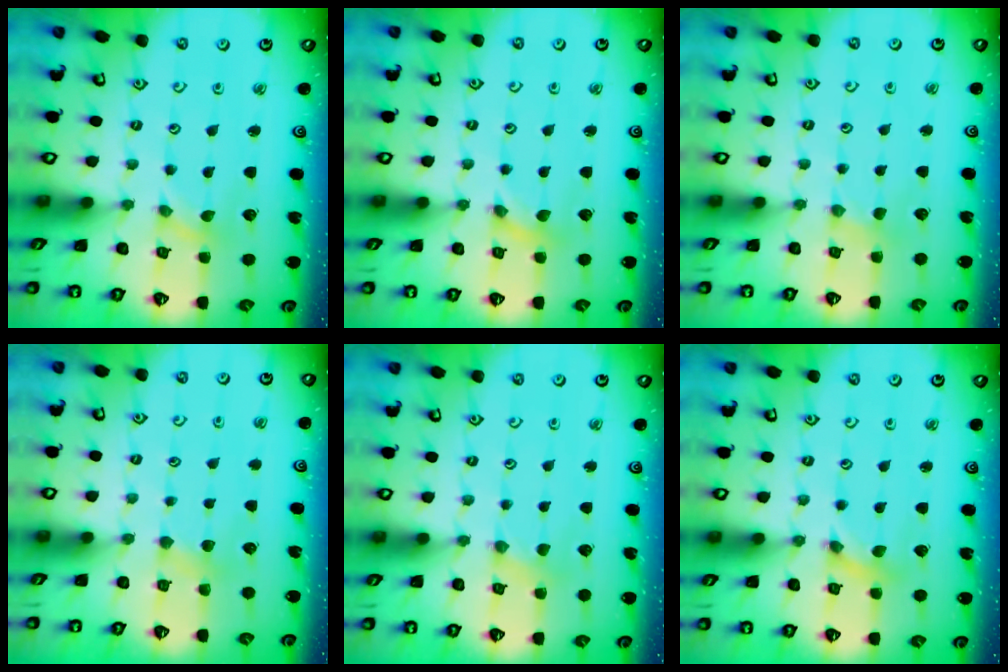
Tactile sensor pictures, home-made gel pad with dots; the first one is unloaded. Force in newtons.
{"total": 0.0}
{"total": 1.2, "press": 1.2, "slide": 0.2}
{"total": 3.0, "press": 3.0, "slide": 0.5}
{"total": 2.2, "press": 2.2, "slide": 0.4}
{"total": 1.1, "press": 1.1, "slide": 0.2}